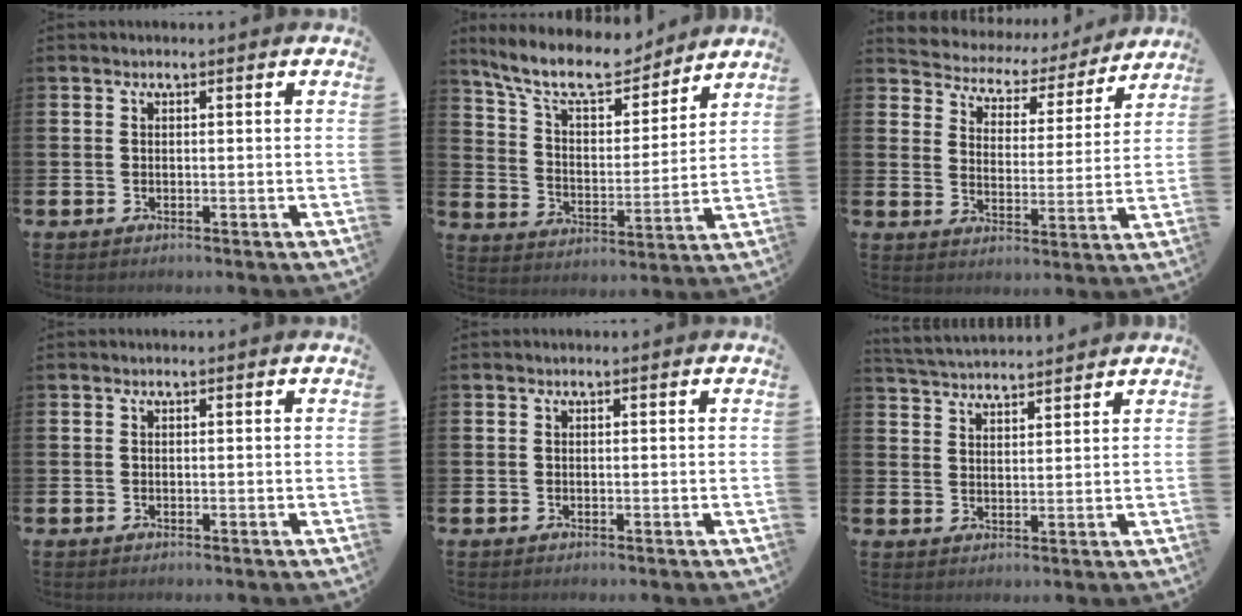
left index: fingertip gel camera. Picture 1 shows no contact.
{"total": 10.8, "force": [9.6, 3.0, 3.9], "torque": [-0.100, -0.062, 0.168]}
{"total": 4.8, "force": [4.3, 2.1, -0.1], "torque": [-0.019, -0.044, 0.068]}
{"total": 0.0}
{"total": 0.0}
{"total": 4.0, "force": [4.0, 0.3, 0.0], "torque": [-0.019, -0.021, 0.073]}